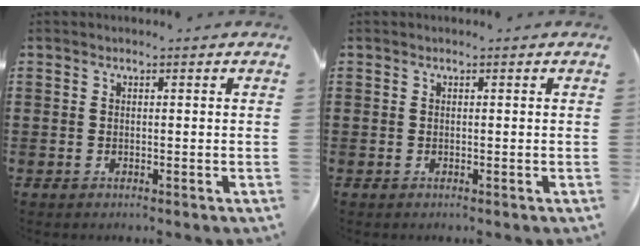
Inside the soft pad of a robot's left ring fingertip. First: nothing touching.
{"total": 0.0}